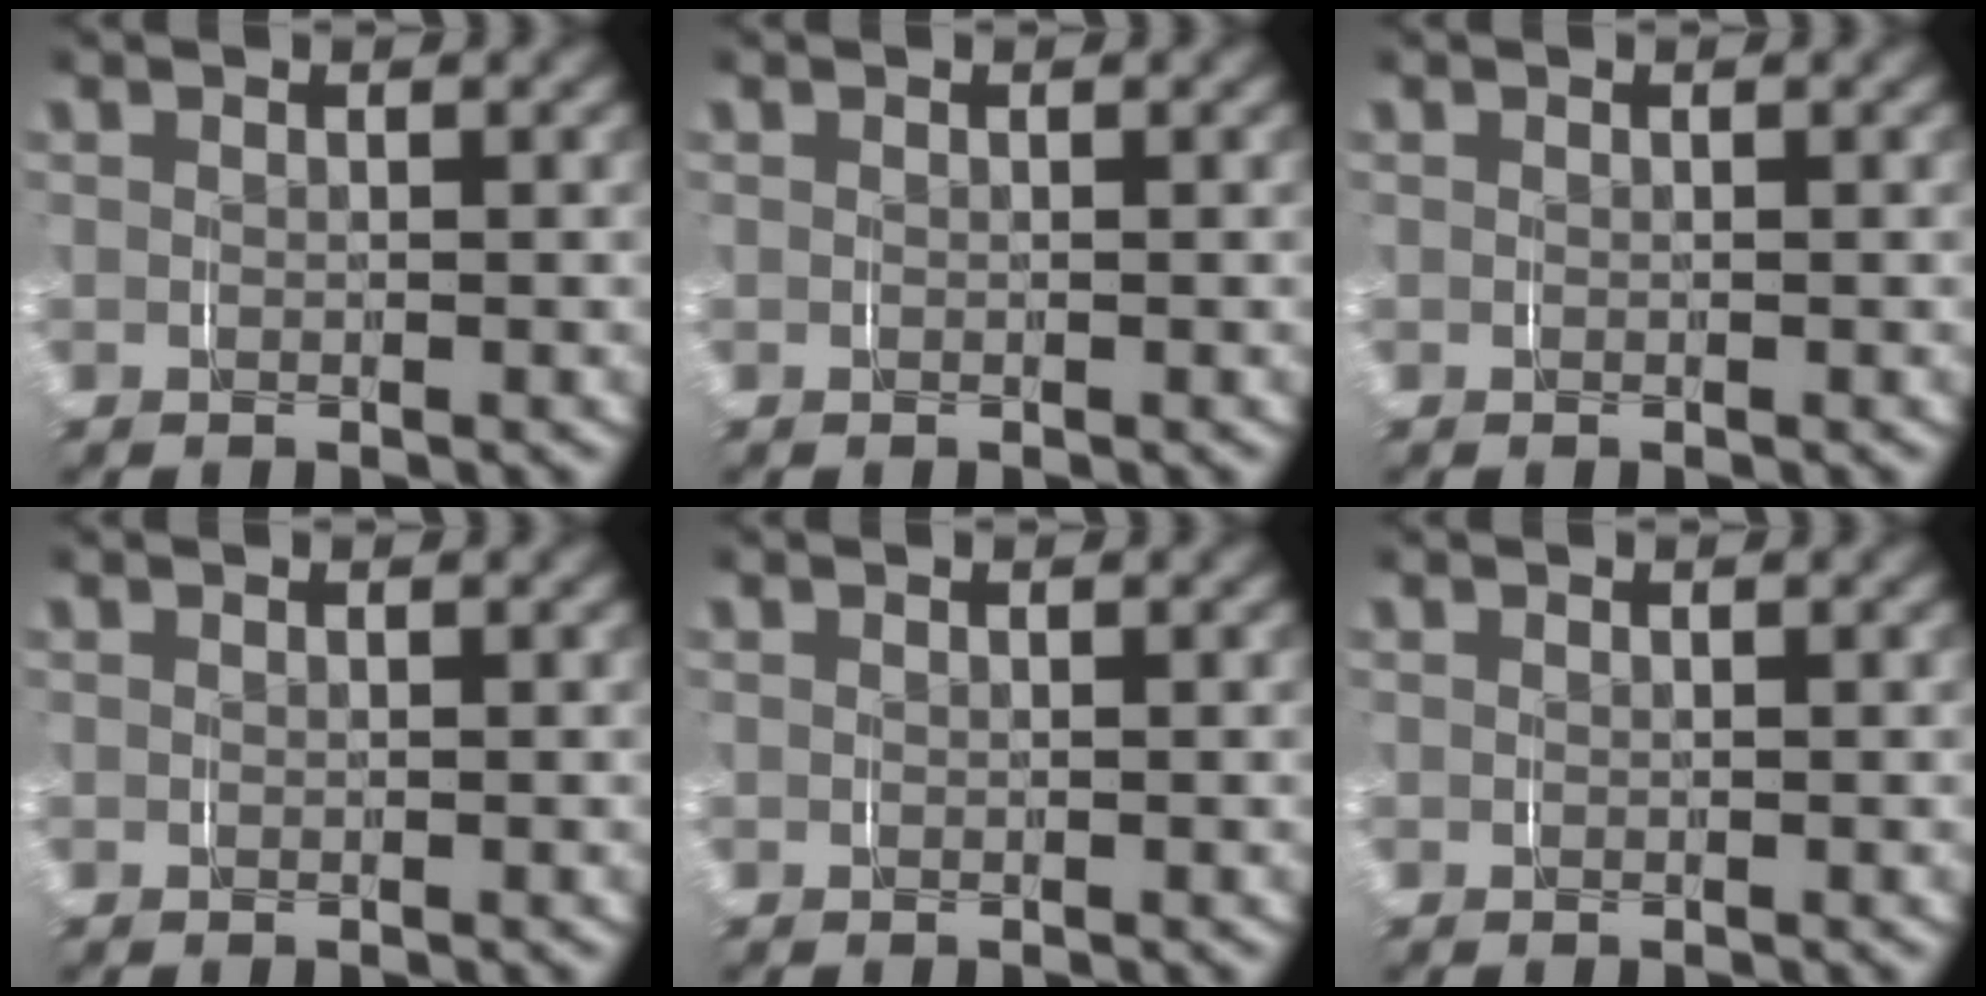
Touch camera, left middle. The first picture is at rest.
{"total": 0.0}
{"total": 0.0}
{"total": 0.0}
{"total": 0.0}
{"total": 0.0}